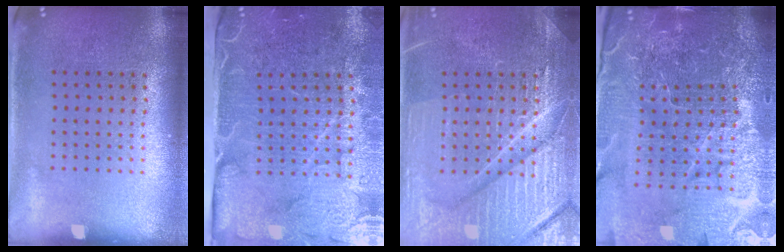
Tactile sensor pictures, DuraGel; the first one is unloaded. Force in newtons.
{"total": 4.9, "press": 4.1, "slide": 2.7}
{"total": 7.5, "press": 7.4, "slide": 0.9}
{"total": 6.5, "press": 5.8, "slide": 3.0}